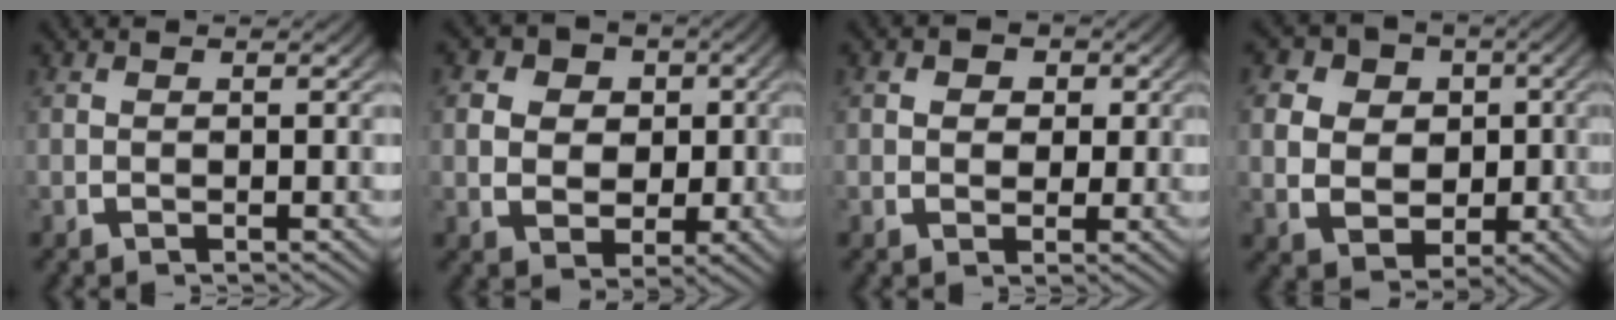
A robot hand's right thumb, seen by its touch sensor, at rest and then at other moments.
{"total": 8.0, "force": [0.7, 6.6, 4.5], "torque": [-0.086, -0.030, 0.022]}
{"total": 3.5, "force": [0.9, 2.9, 1.7], "torque": [-0.020, -0.013, 0.015]}
{"total": 11.0, "force": [0.1, 9.0, 6.4], "torque": [-0.137, -0.046, 0.014]}